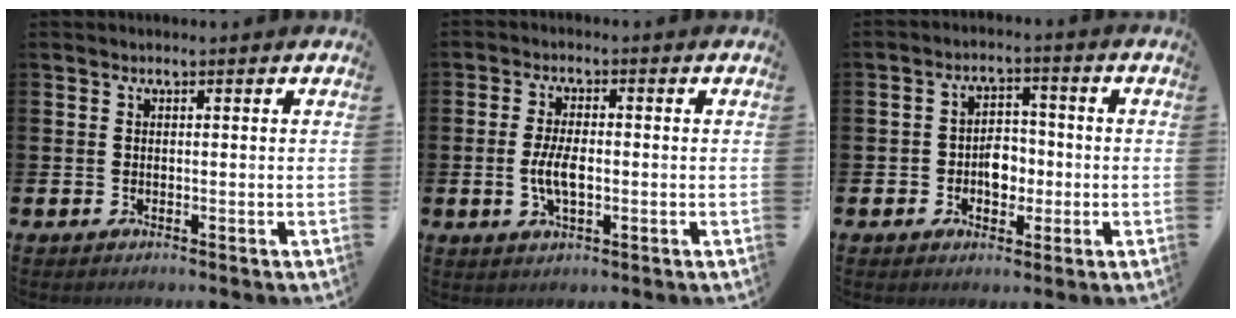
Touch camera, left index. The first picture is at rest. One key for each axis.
{"total": 4.6, "fx": -0.6, "fy": 2.0, "fz": 4.1, "tx": -0.071, "ty": -0.002, "tz": -0.015}
{"total": 4.2, "fx": -0.9, "fy": 3.2, "fz": 2.6, "tx": -0.038, "ty": 0.004, "tz": -0.025}